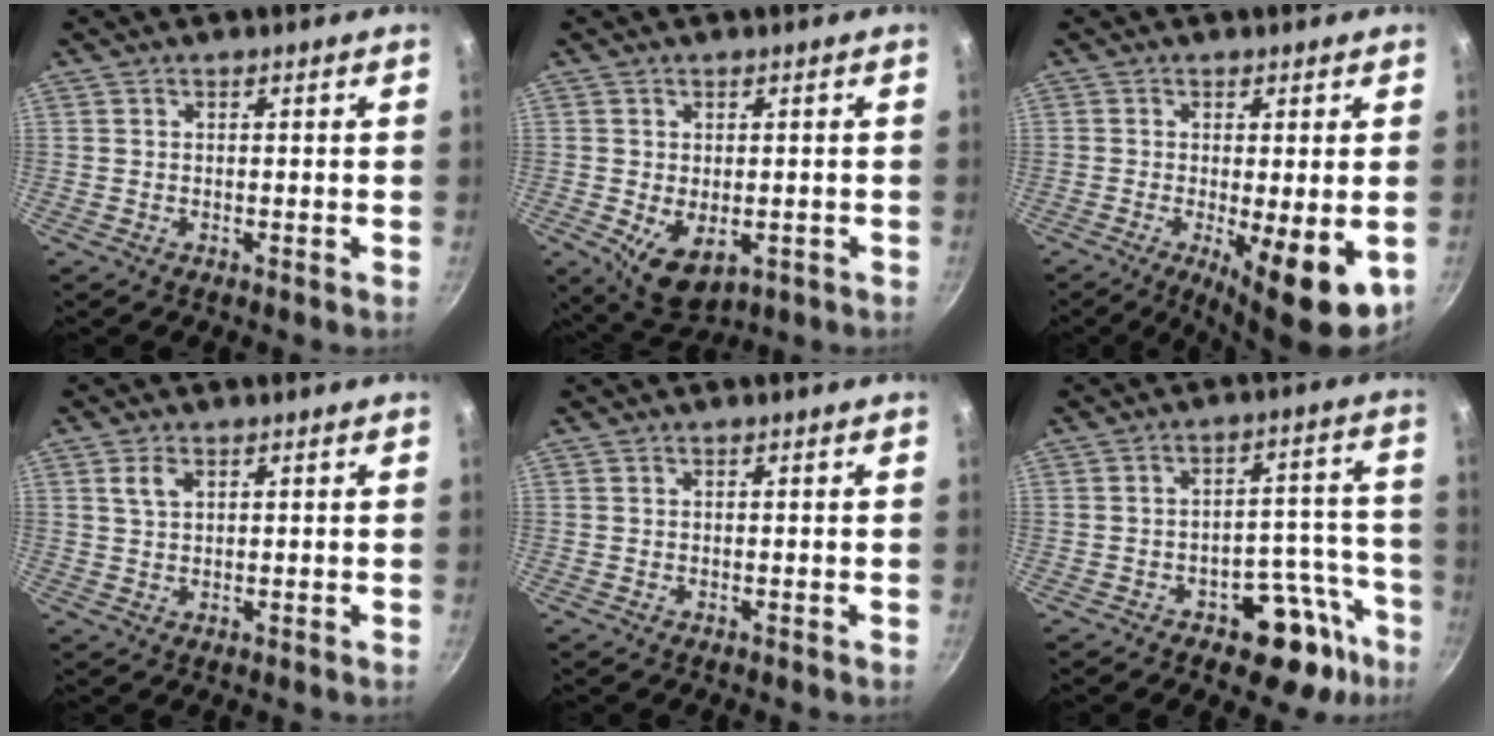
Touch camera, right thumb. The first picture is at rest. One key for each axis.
{"total": 8.0, "fx": -2.2, "fy": 4.8, "fz": 6.0, "tx": -0.093, "ty": -0.007, "tz": -0.020}
{"total": 12.4, "fx": -3.7, "fy": 3.7, "fz": 11.3, "tx": -0.151, "ty": -0.022, "tz": -0.043}
{"total": 2.9, "fx": 1.3, "fy": 1.6, "fz": 2.0, "tx": -0.037, "ty": -0.001, "tz": 0.029}
{"total": 0.0}
{"total": 12.5, "fx": -7.3, "fy": 6.3, "fz": 7.9, "tx": -0.057, "ty": 0.074, "tz": -0.096}